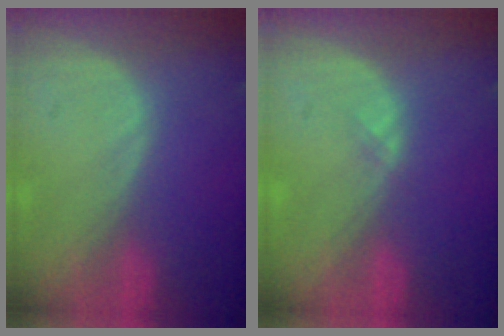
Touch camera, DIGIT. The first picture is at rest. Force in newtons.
{"total": 0.8, "press": 0.5, "slide": 0.6}